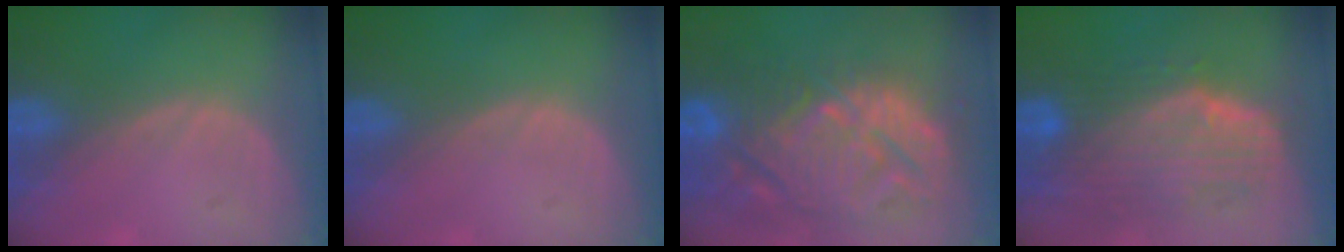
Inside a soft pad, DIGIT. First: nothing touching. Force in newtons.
{"total": 0.0}
{"total": 14.8, "press": 12.7, "slide": 7.6}
{"total": 10.4, "press": 9.1, "slide": 5.2}